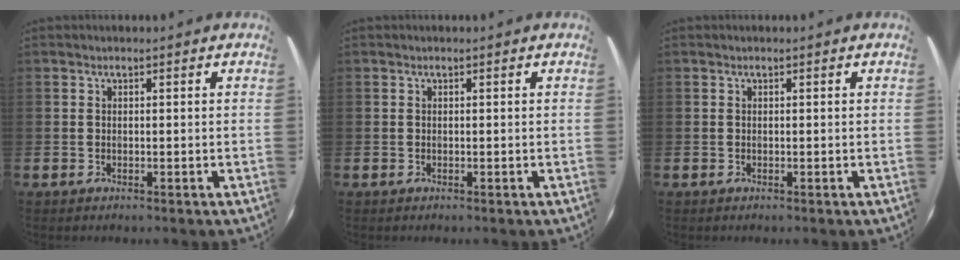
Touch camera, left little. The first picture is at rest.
{"total": 0.0}
{"total": 0.0}